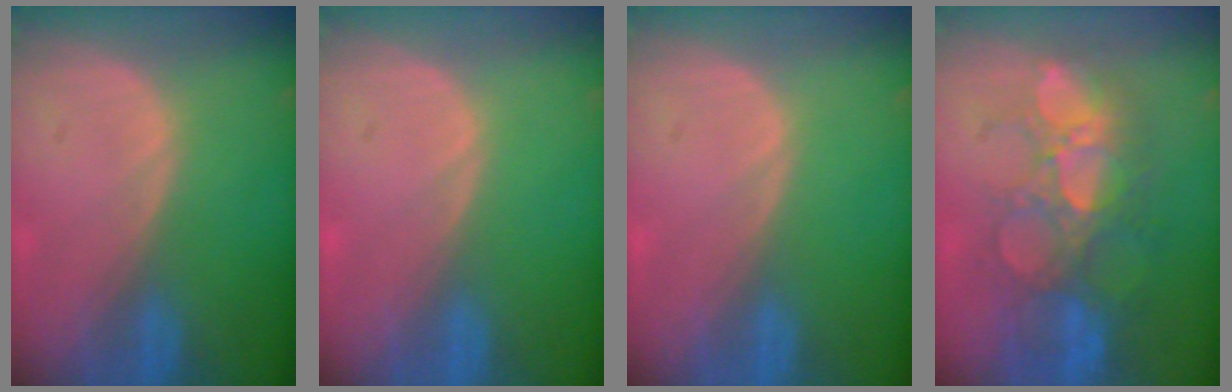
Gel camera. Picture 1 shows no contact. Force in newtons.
{"total": 0.0}
{"total": 0.0}
{"total": 10.3, "press": 9.3, "slide": 4.4}